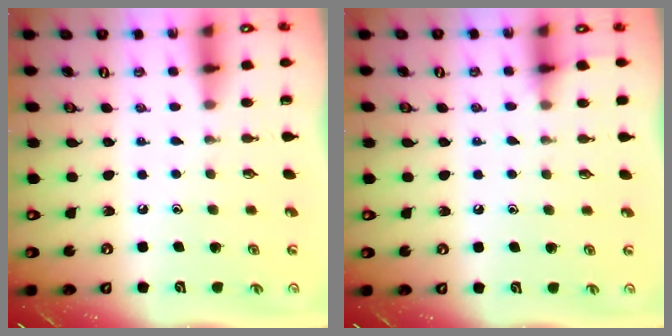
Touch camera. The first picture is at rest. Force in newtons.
{"total": 4.7, "press": 4.6, "slide": 0.7}